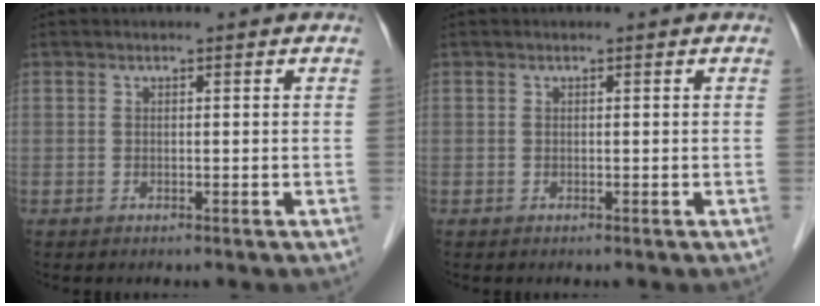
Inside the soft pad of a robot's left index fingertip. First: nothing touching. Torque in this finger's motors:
{"motor_torque": [0.00, 0.00, 0.00, 0.00]}